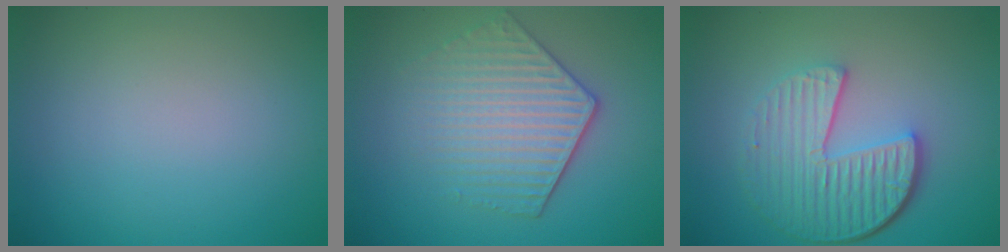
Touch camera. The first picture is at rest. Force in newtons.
{"total": 4.4, "press": 3.7, "slide": 2.4}
{"total": 6.2, "press": 4.4, "slide": 4.4}